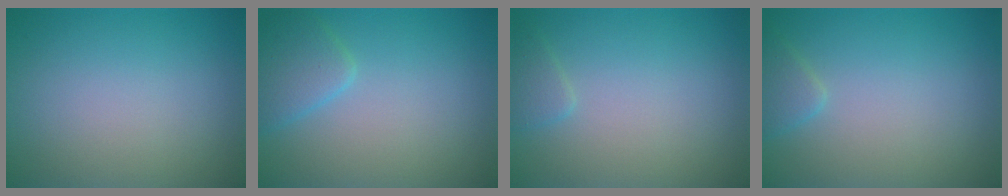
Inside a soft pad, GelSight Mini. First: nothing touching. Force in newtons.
{"total": 2.6, "press": 2.6, "slide": 0.1}
{"total": 1.1, "press": 1.1, "slide": 0.1}
{"total": 1.4, "press": 1.4, "slide": 0.1}